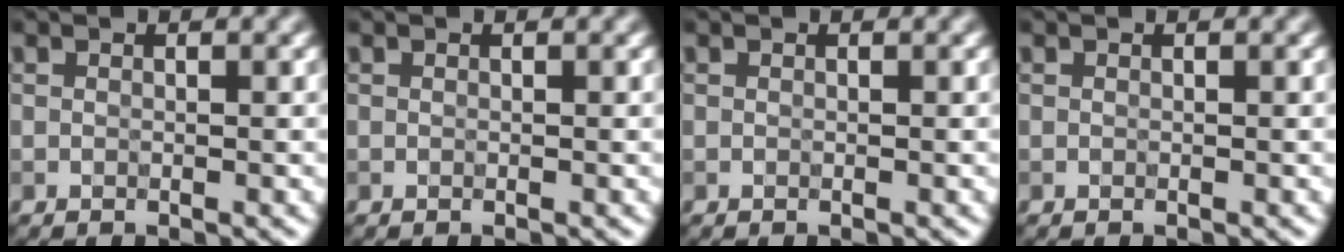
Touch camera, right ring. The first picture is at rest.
{"total": 0.0}
{"total": 0.0}
{"total": 0.0}